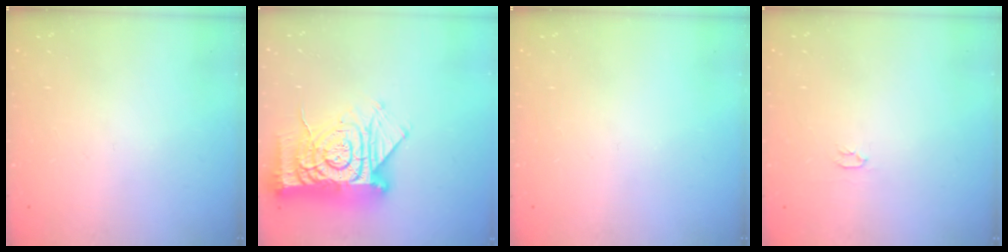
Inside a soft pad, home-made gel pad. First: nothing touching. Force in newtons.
{"total": 21.4, "press": 21.3, "slide": 2.0}
{"total": 0.0}
{"total": 2.0, "press": 2.0, "slide": 0.3}